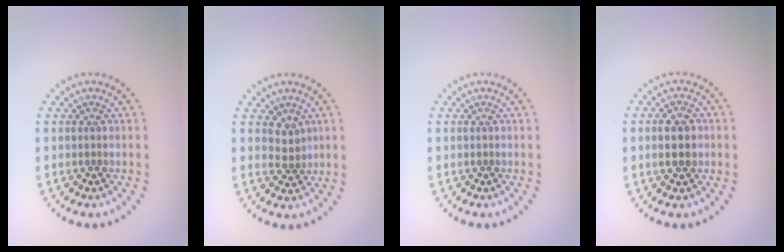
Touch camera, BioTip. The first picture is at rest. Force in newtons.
{"total": 1.6, "press": 1.2, "slide": 1.0}
{"total": 0.0}
{"total": 2.9, "press": 2.9, "slide": 0.0}